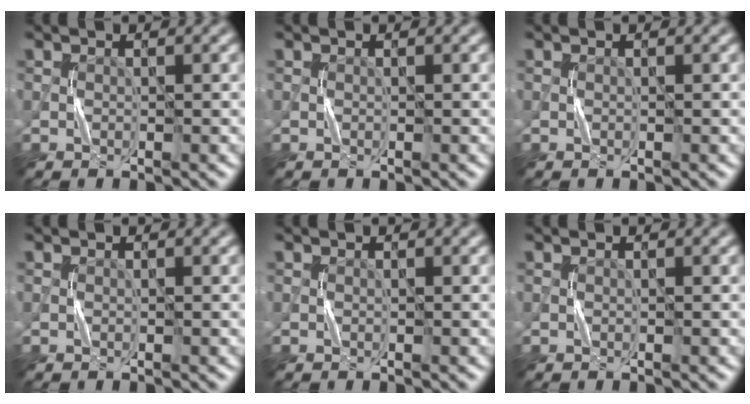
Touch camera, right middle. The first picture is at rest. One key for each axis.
{"total": 0.0}
{"total": 0.0}
{"total": 0.0}
{"total": 0.0}
{"total": 0.0}